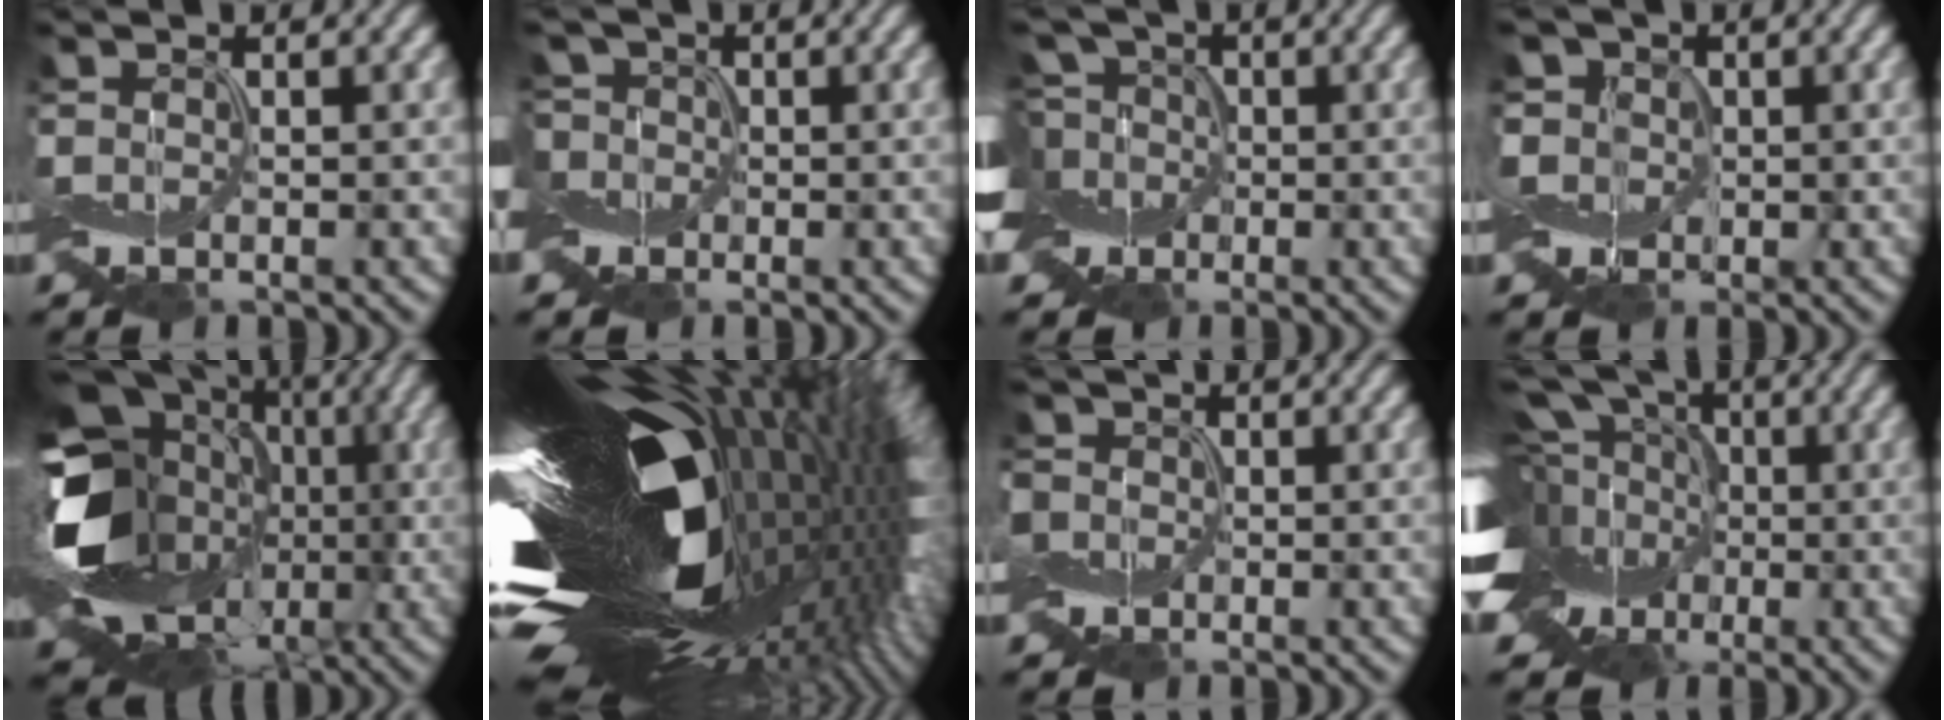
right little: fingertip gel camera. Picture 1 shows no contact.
{"total": 6.8, "force": [0.8, 5.3, 4.1], "torque": [-0.096, 0.019, -0.008]}
{"total": 11.0, "force": [0.6, 8.1, 7.4], "torque": [-0.129, 0.021, -0.020]}
{"total": 3.6, "force": [0.8, 3.3, 1.2], "torque": [-0.043, 0.007, 0.006]}
{"total": 17.3, "force": [0.4, 14.1, 10.0], "torque": [-0.175, -0.006, 0.003]}
{"total": 21.5, "force": [-0.9, 9.5, 19.3], "torque": [-0.290, -0.014, -0.017]}
{"total": 3.1, "force": [0.0, 2.9, 1.1], "torque": [-0.044, 0.004, -0.006]}
{"total": 14.9, "force": [1.1, 11.1, 10.0], "torque": [-0.180, 0.017, -0.023]}